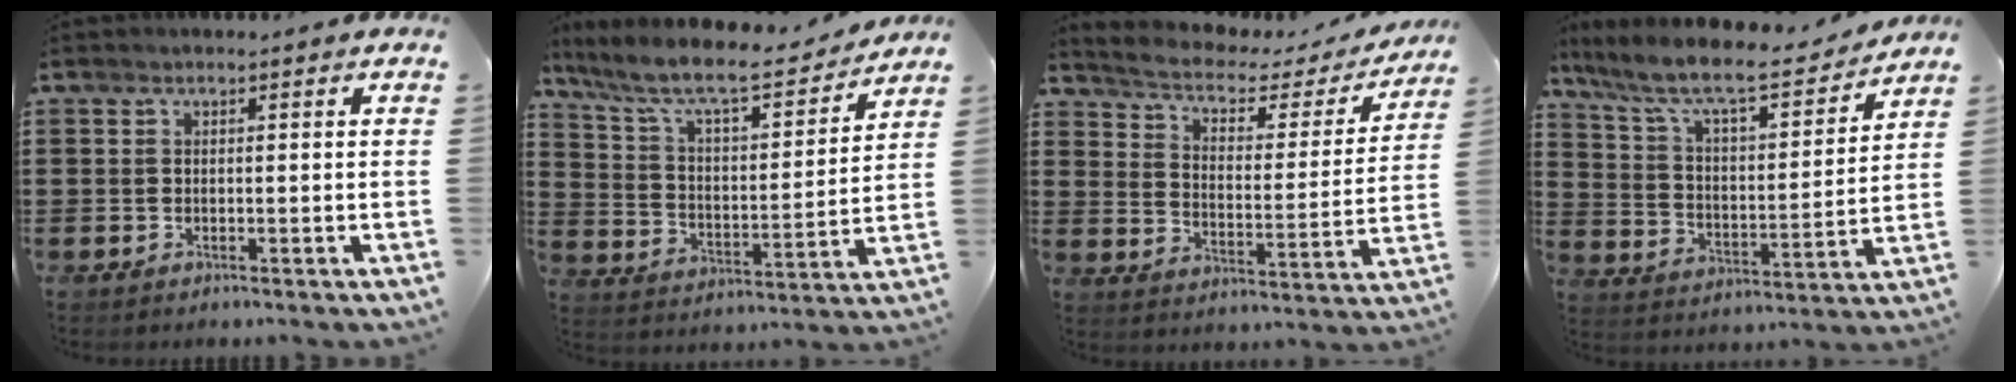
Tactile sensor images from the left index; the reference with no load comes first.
{"total": 9.6, "force": [8.2, 1.2, 4.8], "torque": [-0.127, -0.048, 0.136]}
{"total": 3.5, "force": [2.5, 1.6, 1.8], "torque": [-0.053, -0.017, 0.033]}
{"total": 9.5, "force": [8.1, 1.1, 4.9], "torque": [-0.129, -0.049, 0.134]}